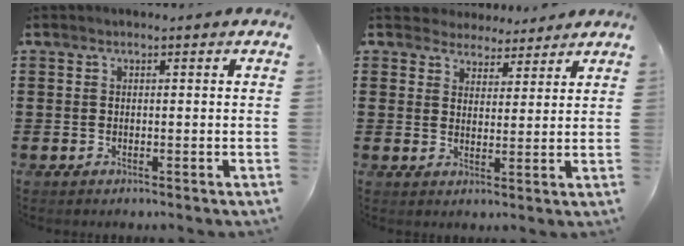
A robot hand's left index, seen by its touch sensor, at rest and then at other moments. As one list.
[{"total": 3.8, "force": [3.5, 1.4, -0.2], "torque": [-0.014, -0.008, 0.065]}]